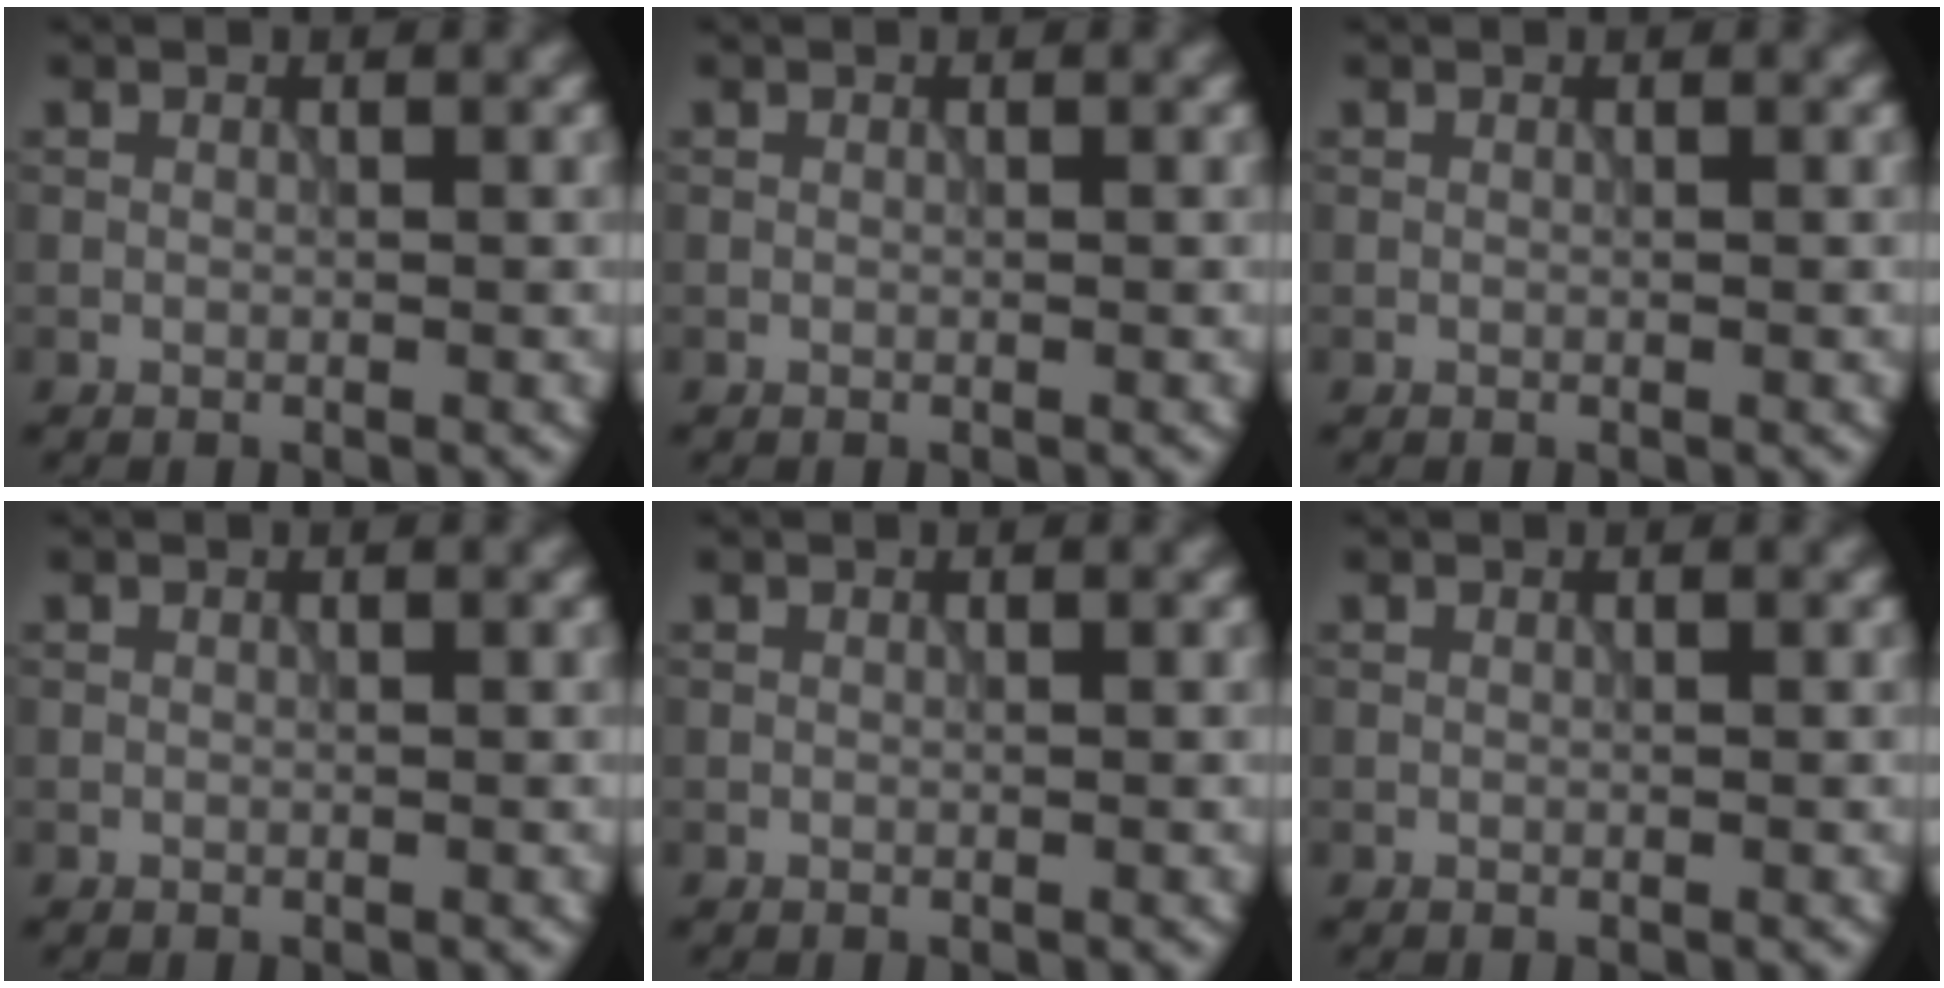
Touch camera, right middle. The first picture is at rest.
{"total": 0.0}
{"total": 0.0}
{"total": 0.0}
{"total": 0.0}
{"total": 0.0}